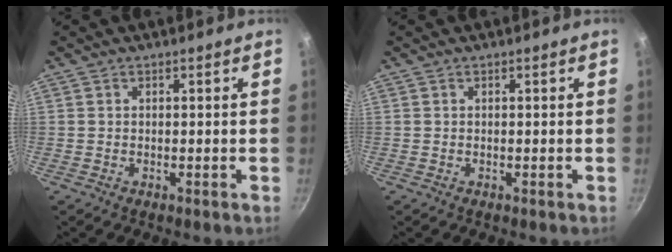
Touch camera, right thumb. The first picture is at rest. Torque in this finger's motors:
{"motor_torque": [-0.54, 0.18, -0.02, -0.20, 0.00]}